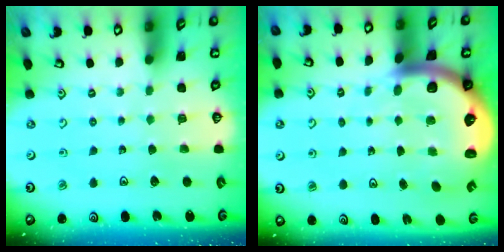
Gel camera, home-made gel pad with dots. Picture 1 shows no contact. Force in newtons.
{"total": 9.6, "press": 9.5, "slide": 1.8}